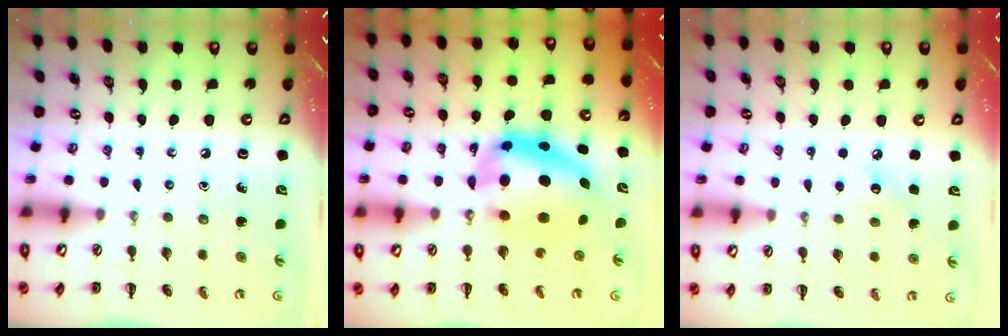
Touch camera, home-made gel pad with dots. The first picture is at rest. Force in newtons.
{"total": 11.0, "press": 10.7, "slide": 2.7}
{"total": 6.0, "press": 5.8, "slide": 1.7}